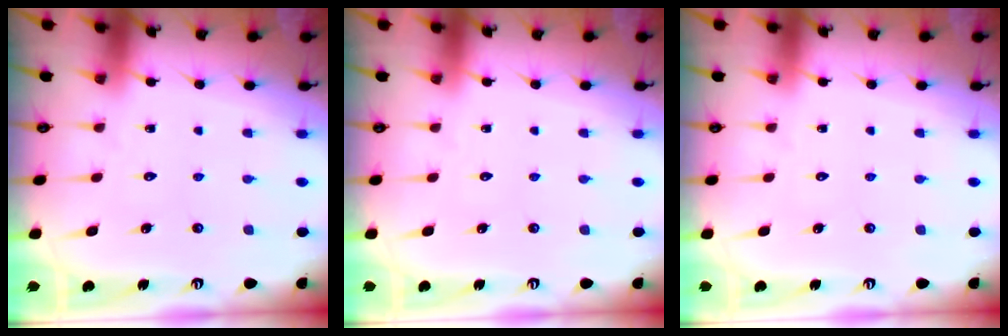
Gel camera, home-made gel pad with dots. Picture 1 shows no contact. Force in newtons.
{"total": 0.0}
{"total": 0.0}